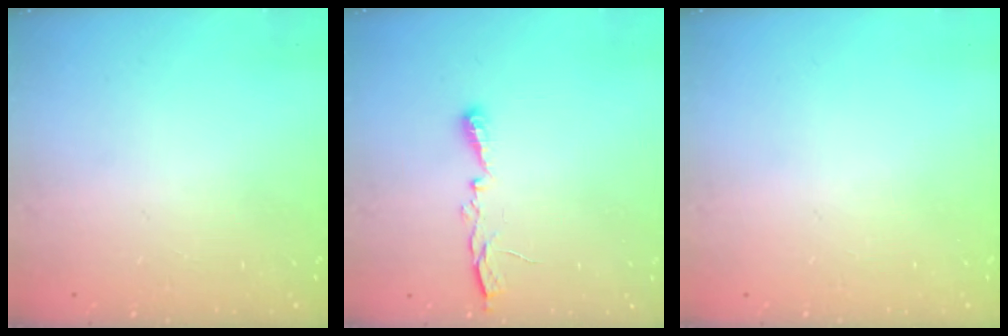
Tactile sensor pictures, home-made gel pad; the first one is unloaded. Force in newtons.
{"total": 5.2, "press": 5.1, "slide": 0.8}
{"total": 0.0}